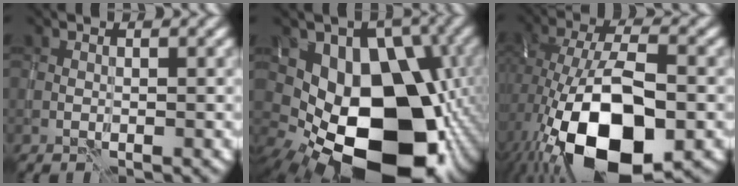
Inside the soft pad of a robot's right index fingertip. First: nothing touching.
{"total": 16.9, "force": [-2.3, 11.2, 12.4], "torque": [-0.149, -0.006, -0.032]}
{"total": 16.1, "force": [-5.6, 8.1, 12.8], "torque": [-0.227, 0.001, -0.095]}